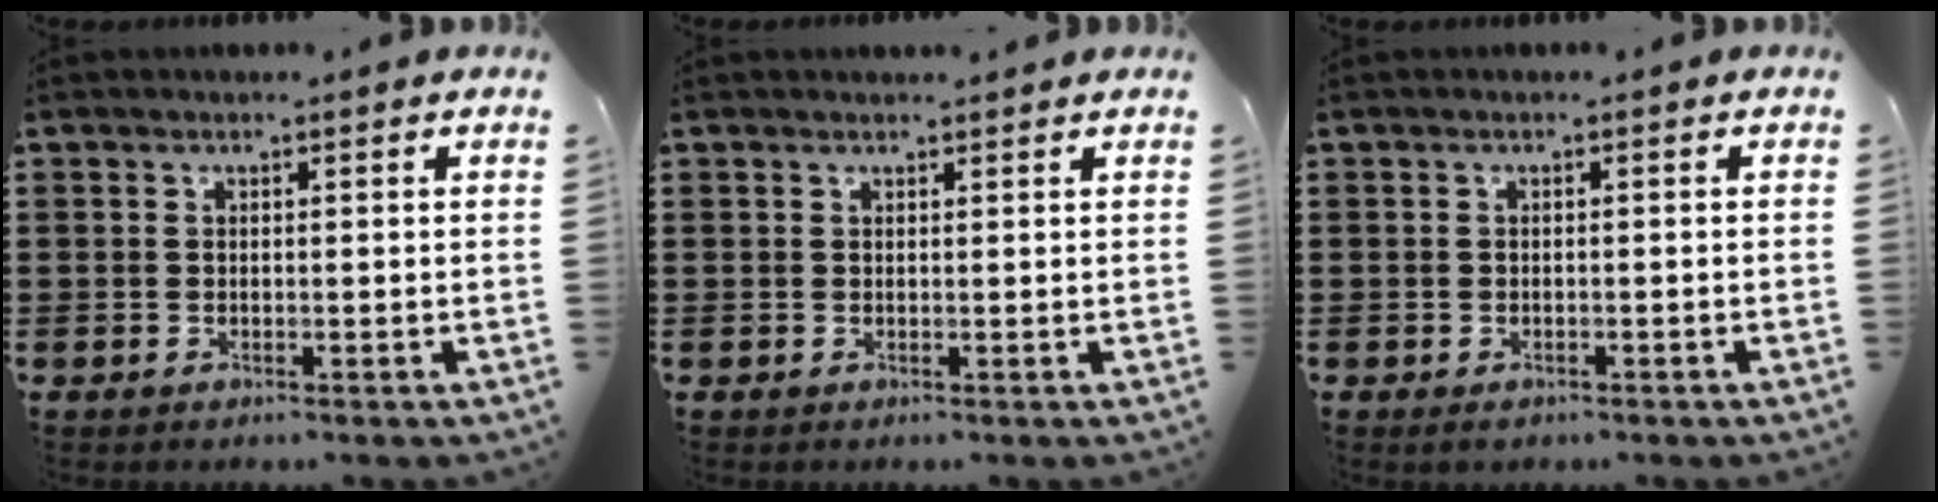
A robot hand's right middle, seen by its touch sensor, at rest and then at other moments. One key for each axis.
{"total": 0.7, "fx": 0.7, "fy": 0.0, "fz": 0.1, "tx": 0.004, "ty": -0.004, "tz": 0.012}
{"total": 0.6, "fx": -0.5, "fy": 0.2, "fz": 0.1, "tx": -0.003, "ty": -0.001, "tz": -0.010}